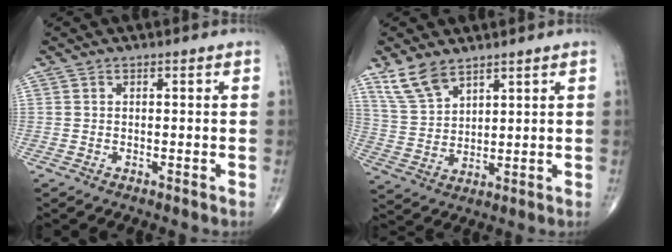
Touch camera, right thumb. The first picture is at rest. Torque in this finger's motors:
{"motor_torque": [-0.64, 0.69, 0.00, 0.00, 0.01]}